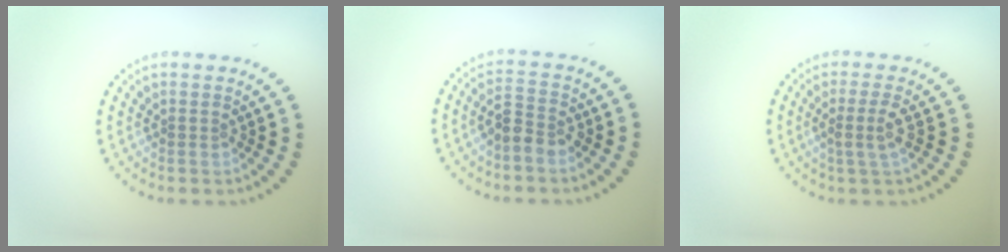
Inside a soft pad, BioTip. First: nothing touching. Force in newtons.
{"total": 2.6, "press": 2.4, "slide": 0.9}
{"total": 2.1, "press": 1.6, "slide": 1.3}